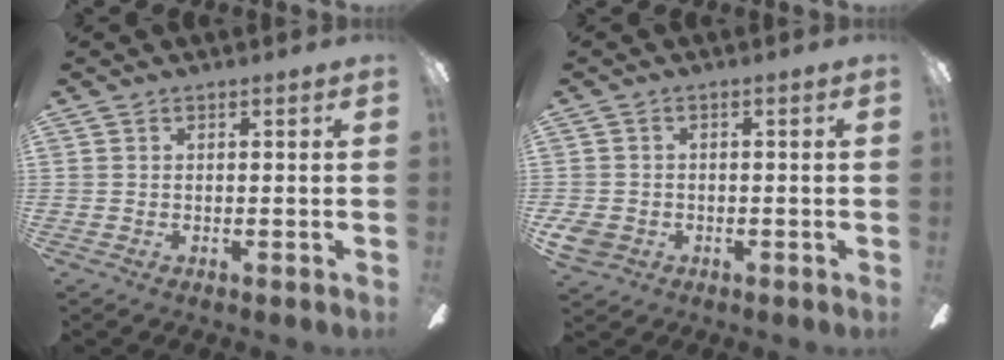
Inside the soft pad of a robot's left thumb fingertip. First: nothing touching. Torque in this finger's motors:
{"motor_torque": [-0.10, 0.13, -0.23, 0.38, -0.04]}